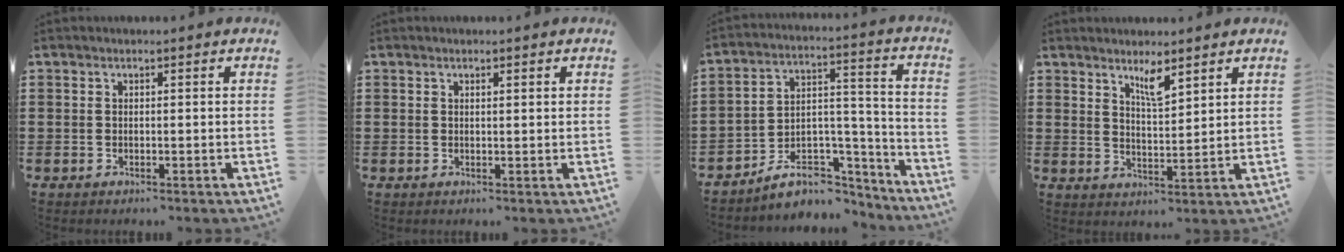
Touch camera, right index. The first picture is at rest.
{"total": 0.5, "force": [0.3, 0.0, 0.4], "torque": [-0.009, 0.000, 0.007]}
{"total": 9.1, "force": [-7.3, 4.6, 3.0], "torque": [-0.044, 0.026, -0.128]}
{"total": 4.2, "force": [3.2, 0.8, 2.6], "torque": [-0.051, -0.002, 0.055]}